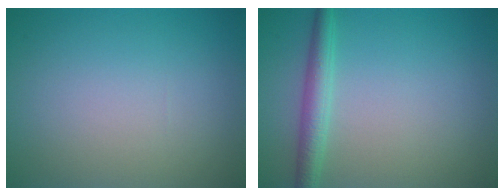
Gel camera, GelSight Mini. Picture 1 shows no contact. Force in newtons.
{"total": 2.6, "press": 2.6, "slide": 0.1}